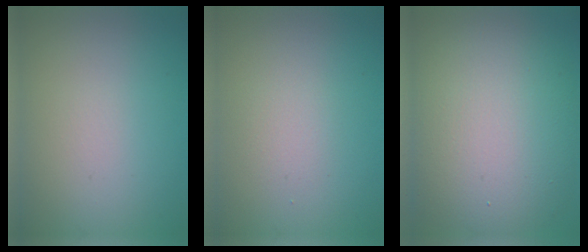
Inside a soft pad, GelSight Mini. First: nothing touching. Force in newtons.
{"total": 1.5, "press": 1.4, "slide": 0.1}
{"total": 12.4, "press": 12.3, "slide": 0.7}